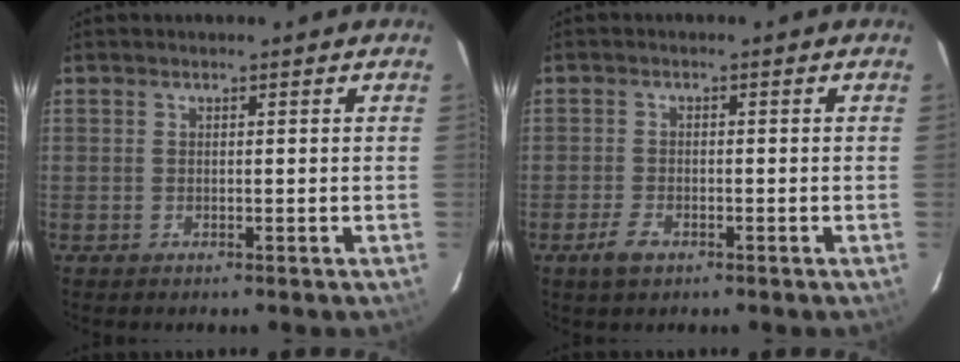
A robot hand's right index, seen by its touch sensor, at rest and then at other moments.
{"total": 3.6, "force": [-2.1, 2.1, 2.0], "torque": [-0.047, -0.003, -0.038]}